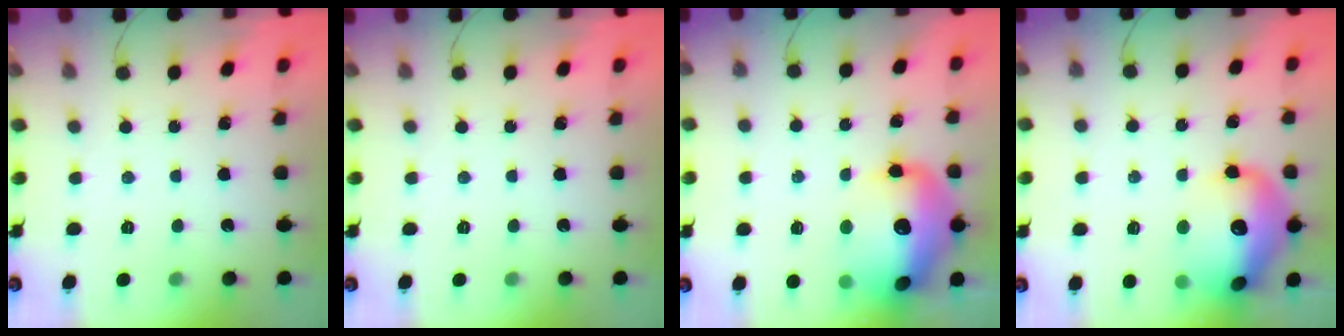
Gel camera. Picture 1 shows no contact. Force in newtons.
{"total": 0.0}
{"total": 22.1, "press": 20.7, "slide": 7.7}
{"total": 18.5, "press": 18.4, "slide": 2.3}